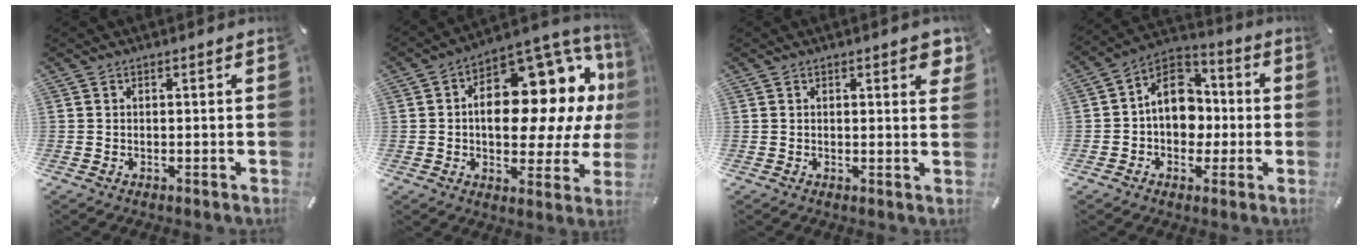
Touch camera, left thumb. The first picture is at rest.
{"total": 19.7, "force": [5.2, 12.0, 14.8], "torque": [-0.190, -0.054, 0.088]}
{"total": 3.0, "force": [1.5, 1.0, 2.4], "torque": [-0.035, -0.002, 0.023]}
{"total": 12.1, "force": [-0.5, 10.0, 6.8], "torque": [-0.119, 0.016, -0.006]}